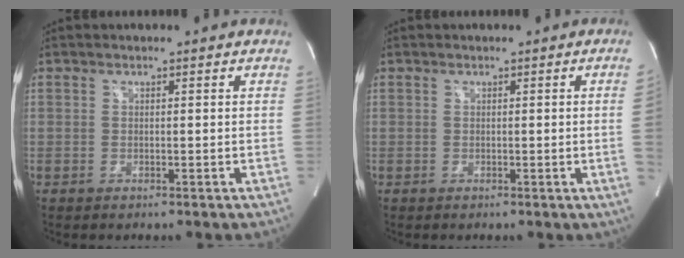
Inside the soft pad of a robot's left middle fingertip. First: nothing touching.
{"total": 1.9, "force": [-0.1, -0.9, 1.6], "torque": [-0.018, -0.001, 0.000]}